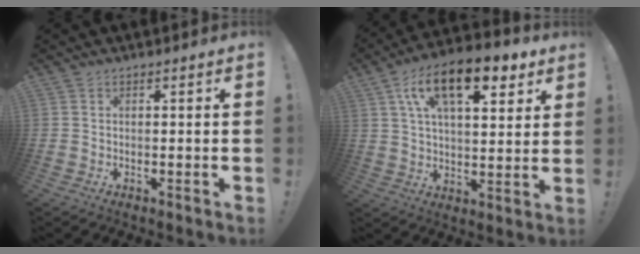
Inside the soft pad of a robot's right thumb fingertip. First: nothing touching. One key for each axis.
{"total": 17.3, "fx": 8.8, "fy": 7.4, "fz": 12.9, "tx": -0.208, "ty": -0.028, "tz": 0.148}